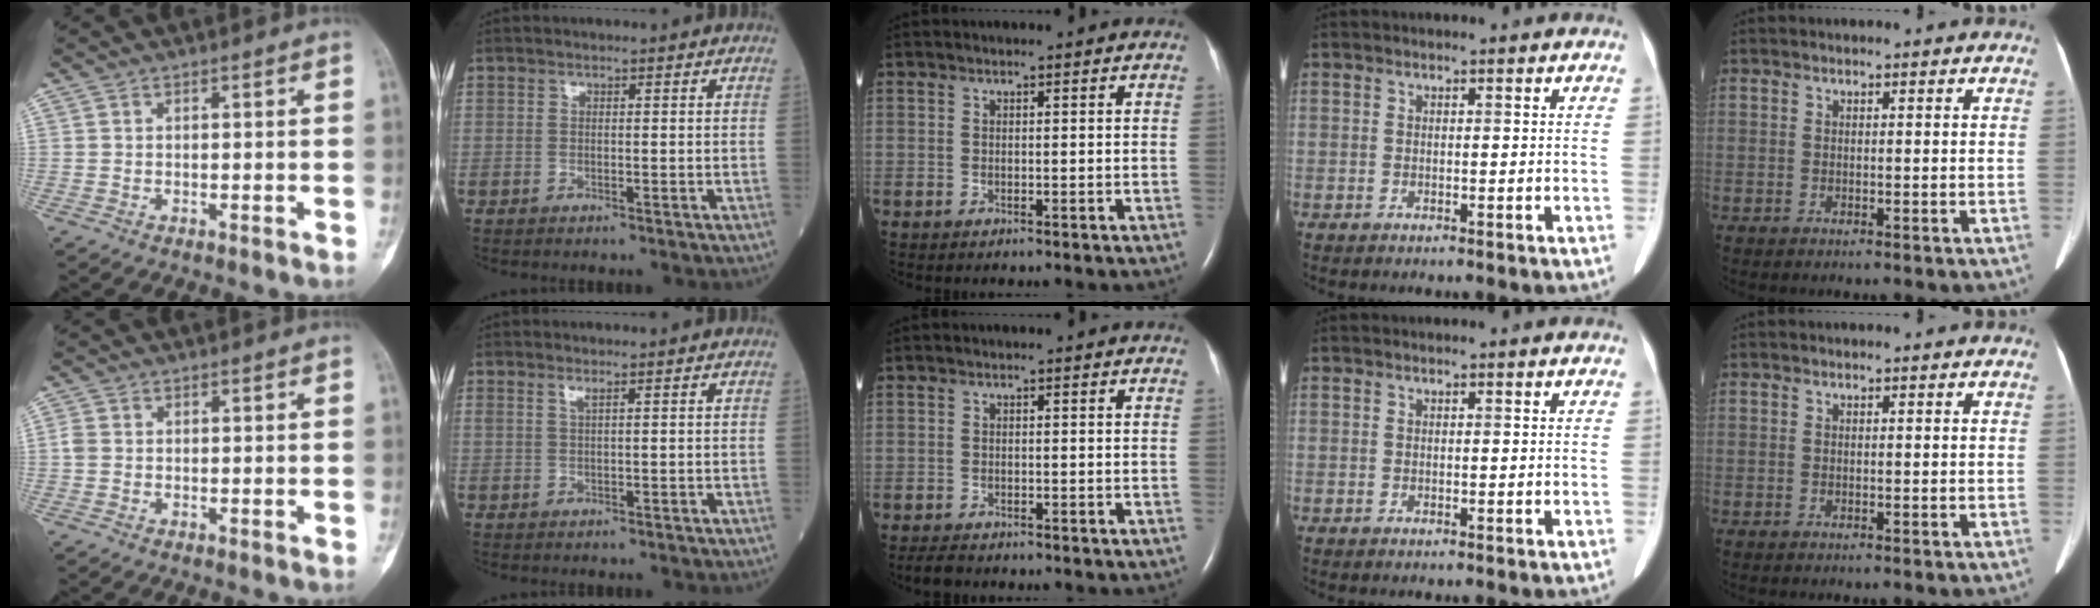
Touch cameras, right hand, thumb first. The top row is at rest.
{"thumb": {"total": 1.5, "force": [0.0, 1.2, 0.8], "torque": [-0.021, 0.001, -0.002]}, "index": {"total": 0.8, "force": [0.6, -0.1, 0.6], "torque": [-0.020, 0.005, 0.017]}, "middle": {"total": 2.1, "force": [-1.8, 0.6, 0.8], "torque": [-0.021, -0.006, -0.026]}}